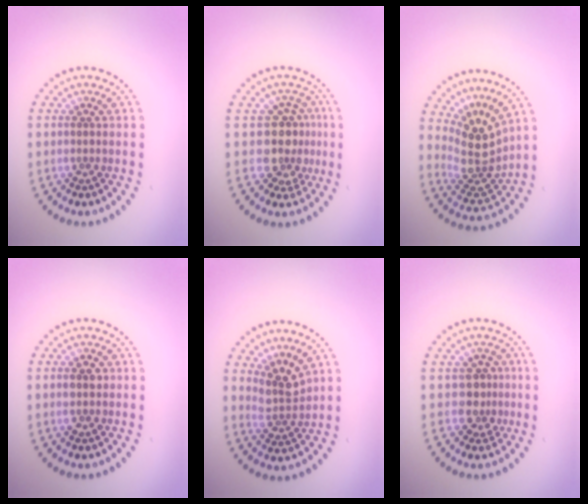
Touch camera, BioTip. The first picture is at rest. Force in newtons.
{"total": 3.6, "press": 2.8, "slide": 2.2}
{"total": 4.4, "press": 3.2, "slide": 3.0}
{"total": 1.7, "press": 1.7, "slide": 0.1}
{"total": 2.9, "press": 2.2, "slide": 2.0}
{"total": 2.5, "press": 2.2, "slide": 1.3}